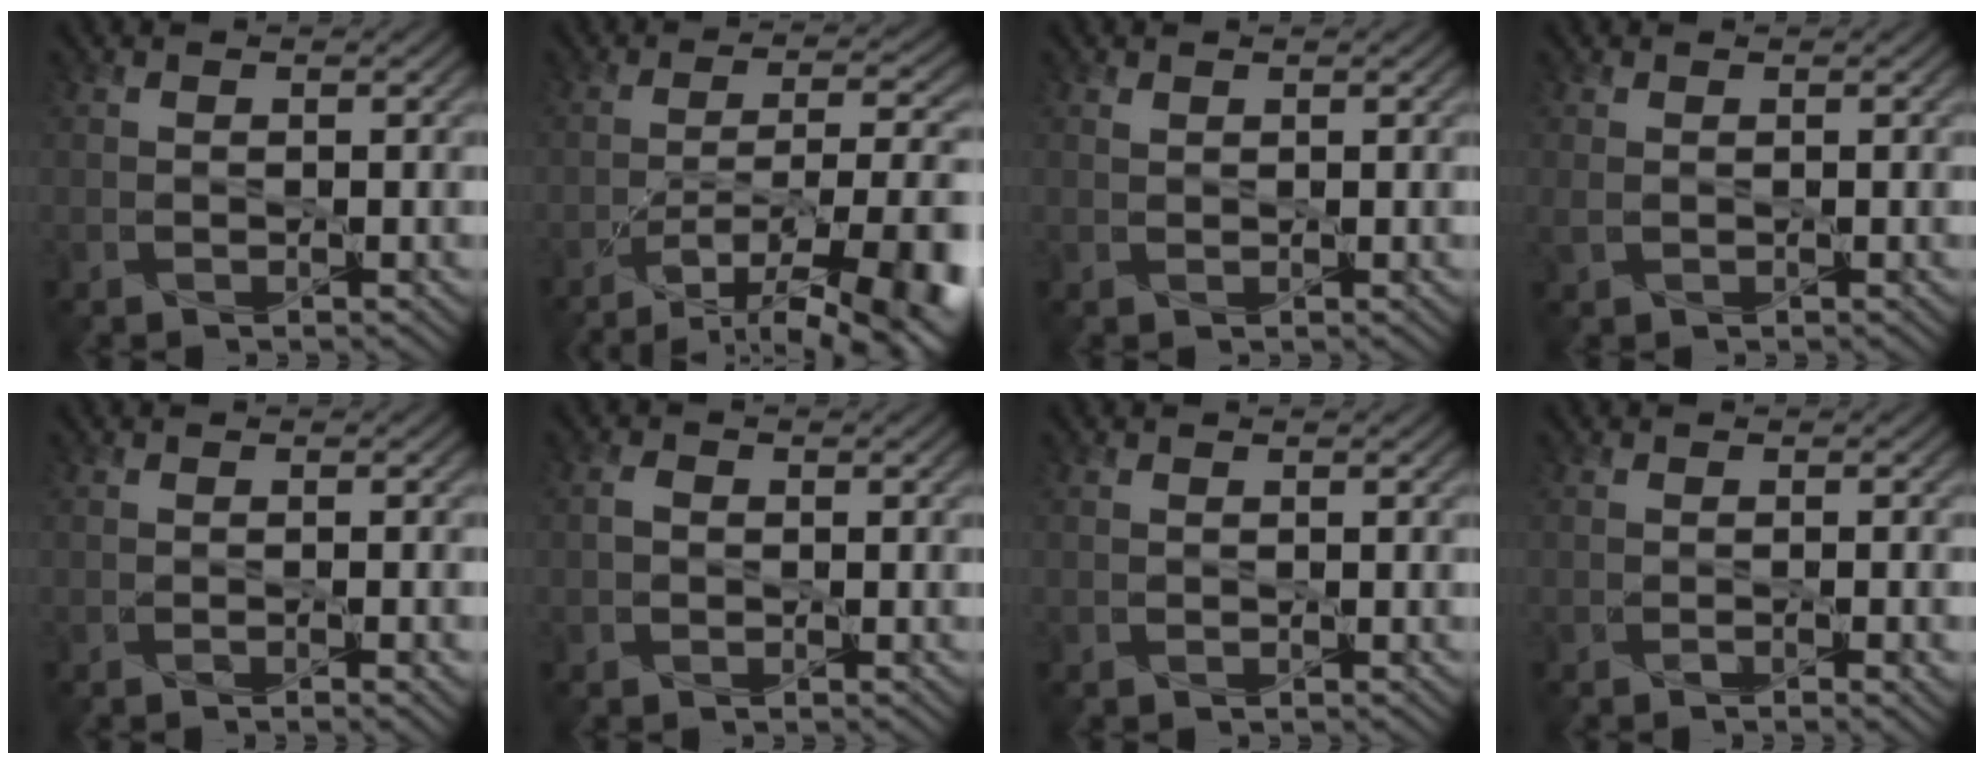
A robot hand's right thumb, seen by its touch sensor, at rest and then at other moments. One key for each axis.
{"total": 13.5, "fx": -8.4, "fy": 3.9, "fz": 9.9, "tx": -0.158, "ty": -0.007, "tz": -0.120}
{"total": 0.5, "fx": 0.4, "fy": 0.3, "fz": 0.1, "tx": -0.005, "ty": -0.001, "tz": 0.010}
{"total": 1.2, "fx": 0.0, "fy": 0.8, "fz": 0.9, "tx": -0.030, "ty": -0.001, "tz": 0.003}
{"total": 1.5, "fx": -0.7, "fy": 0.2, "fz": 1.3, "tx": -0.019, "ty": -0.001, "tz": -0.011}
{"total": 1.0, "fx": -0.2, "fy": 0.9, "fz": 0.5, "tx": -0.013, "ty": 0.000, "tz": -0.007}
{"total": 0.0}
{"total": 1.8, "fx": -0.8, "fy": 0.3, "fz": 1.6, "tx": -0.025, "ty": -0.003, "tz": -0.011}